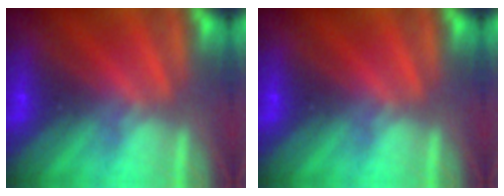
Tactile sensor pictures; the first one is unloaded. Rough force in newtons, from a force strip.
{"total": 0.0}